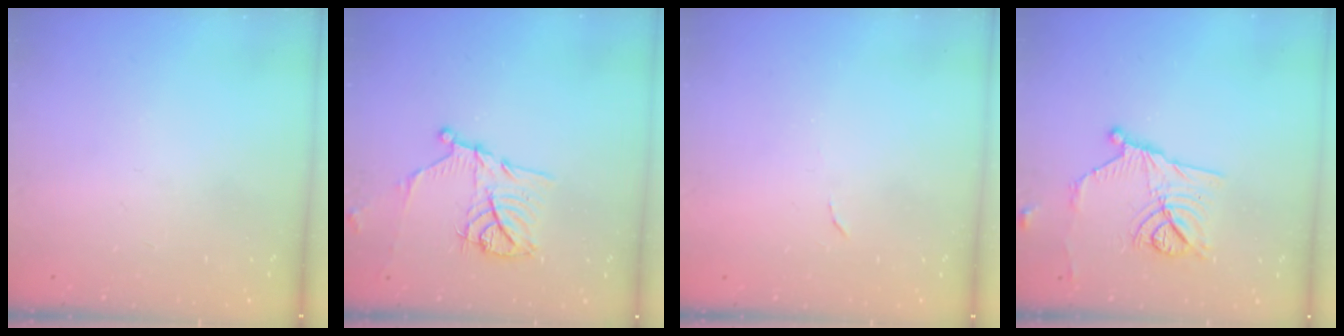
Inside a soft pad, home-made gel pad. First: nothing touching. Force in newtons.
{"total": 13.8, "press": 13.7, "slide": 0.8}
{"total": 3.7, "press": 3.7, "slide": 0.2}
{"total": 13.6, "press": 13.4, "slide": 2.4}